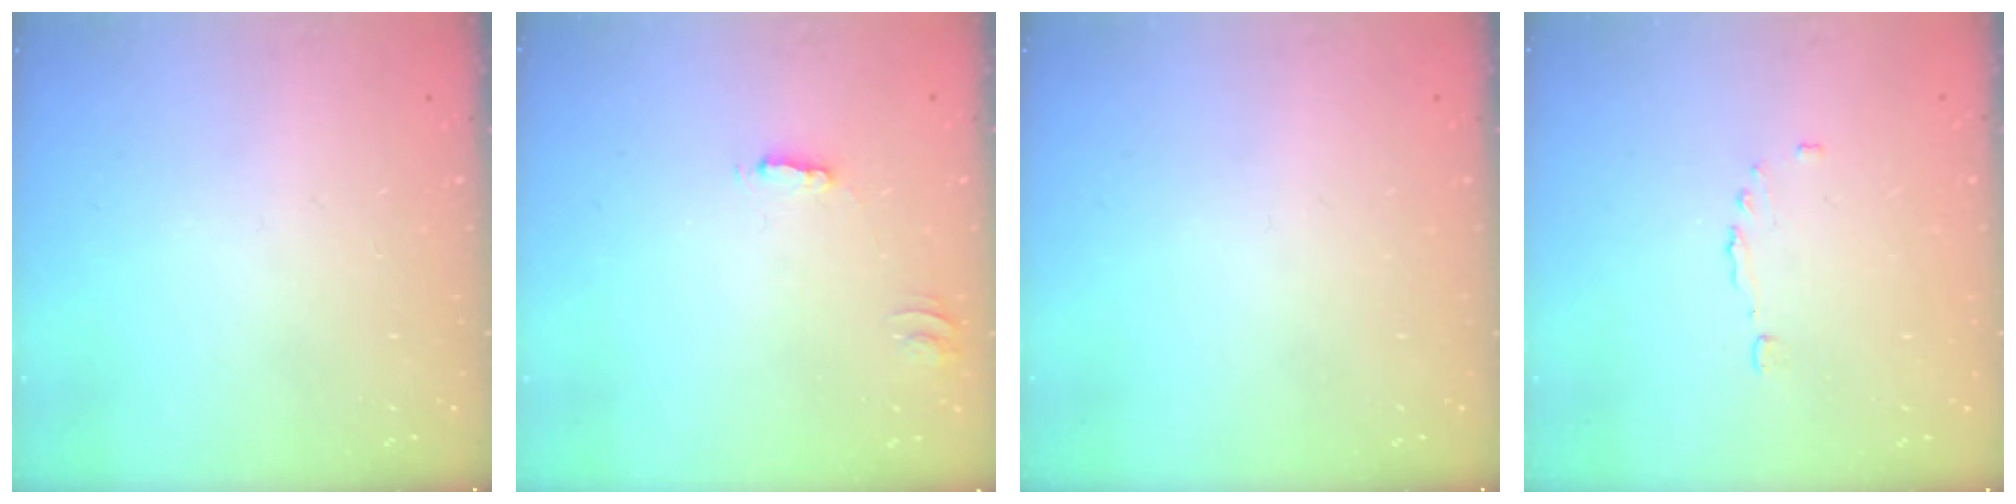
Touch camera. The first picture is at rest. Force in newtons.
{"total": 2.3, "press": 2.3, "slide": 0.2}
{"total": 0.0}
{"total": 2.7, "press": 2.6, "slide": 0.8}